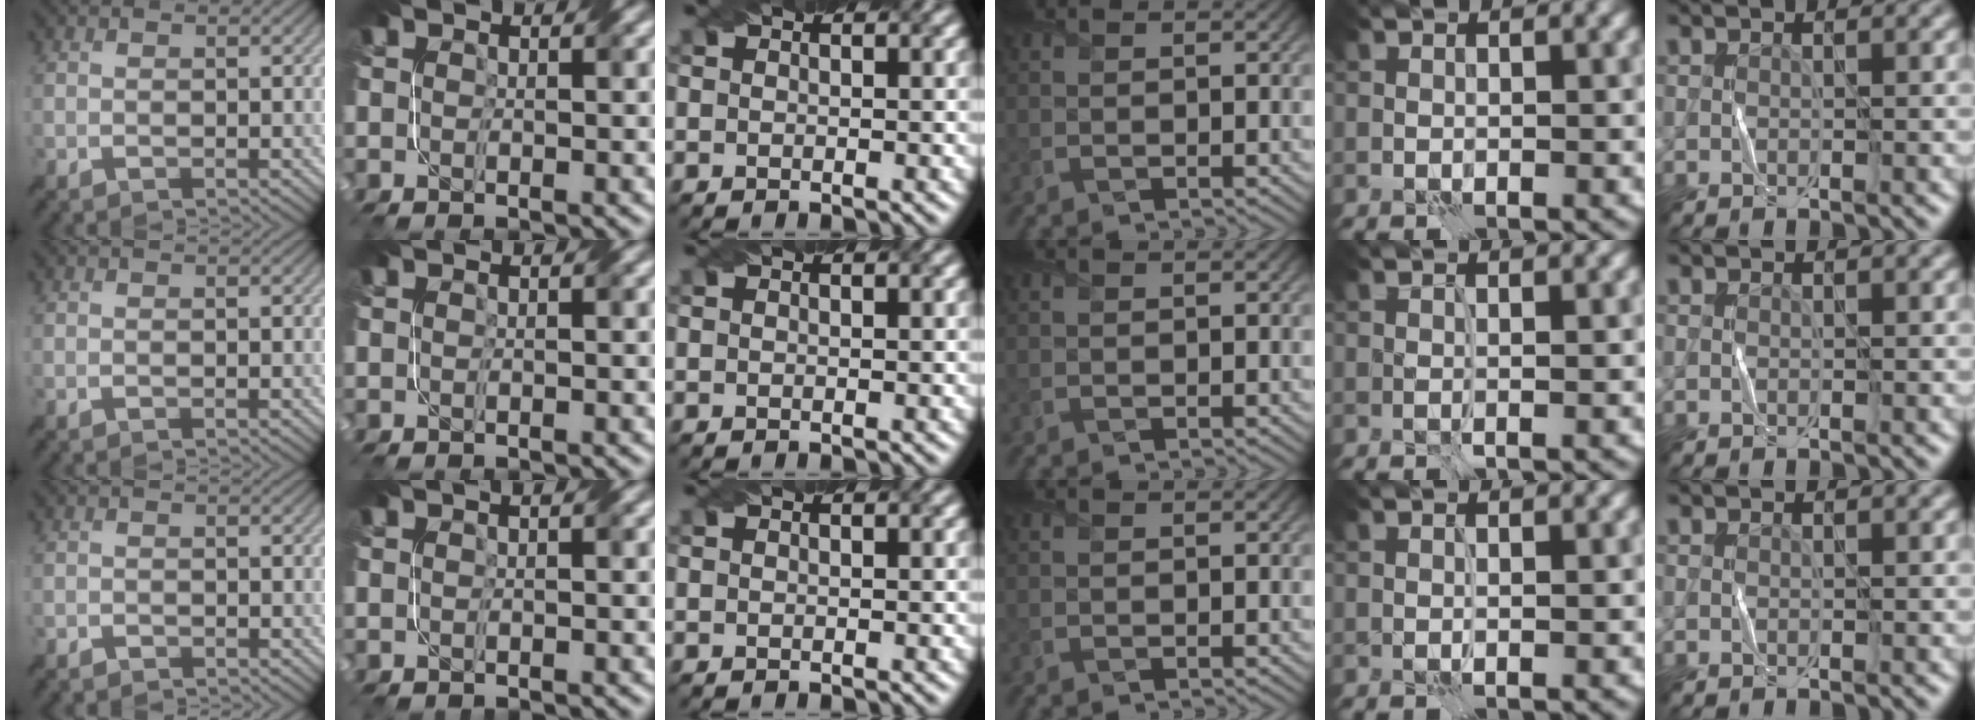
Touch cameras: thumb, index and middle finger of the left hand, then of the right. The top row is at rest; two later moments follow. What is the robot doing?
{"motion": "fold", "object": "bubble wrap"}